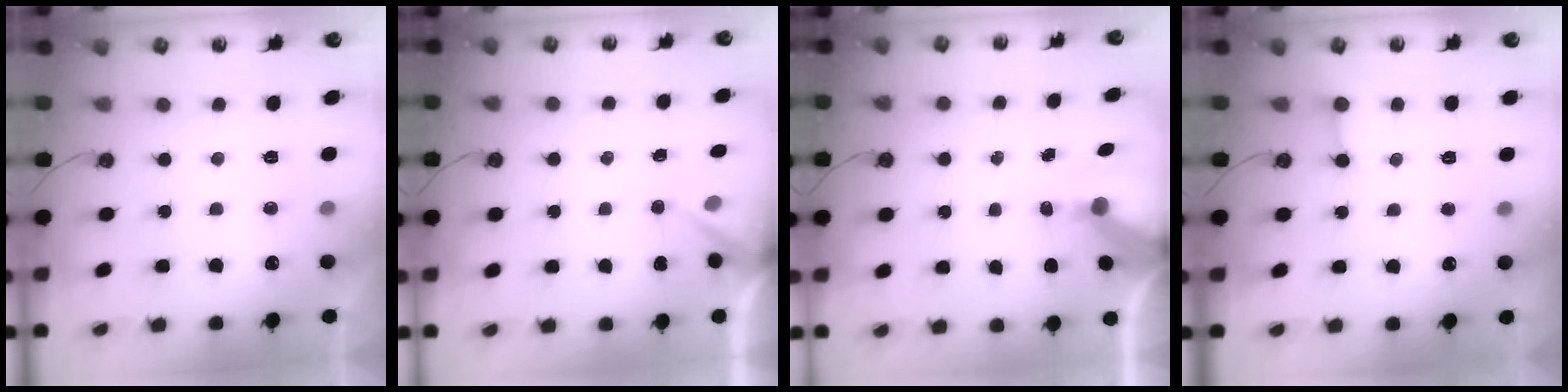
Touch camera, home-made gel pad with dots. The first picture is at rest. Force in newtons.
{"total": 3.1, "press": 3.0, "slide": 0.4}
{"total": 8.3, "press": 8.2, "slide": 0.7}
{"total": 2.6, "press": 2.6, "slide": 0.1}